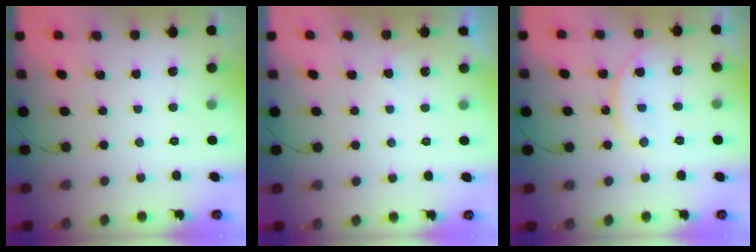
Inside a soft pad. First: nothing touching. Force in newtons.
{"total": 3.2, "press": 3.2, "slide": 0.0}
{"total": 12.0, "press": 11.9, "slide": 1.0}